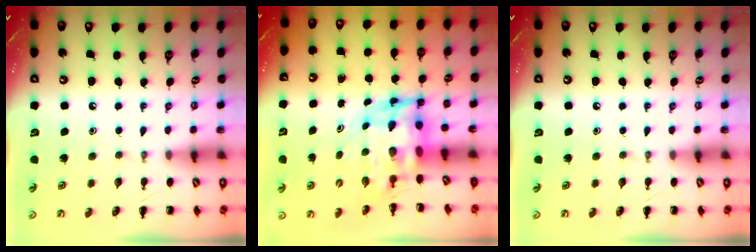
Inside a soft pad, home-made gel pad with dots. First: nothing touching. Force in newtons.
{"total": 5.9, "press": 5.7, "slide": 1.6}
{"total": 0.0}